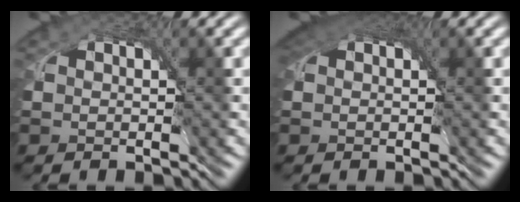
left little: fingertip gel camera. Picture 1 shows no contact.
{"total": 3.9, "force": [2.1, 2.1, 2.5], "torque": [-0.043, 0.011, 0.025]}